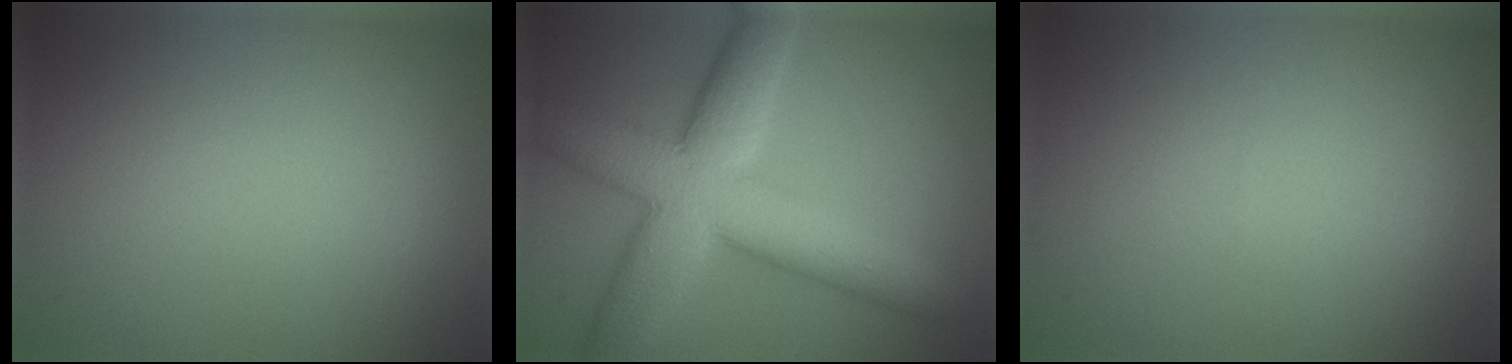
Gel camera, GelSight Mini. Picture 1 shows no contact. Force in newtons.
{"total": 9.7, "press": 9.7, "slide": 0.6}
{"total": 0.0}